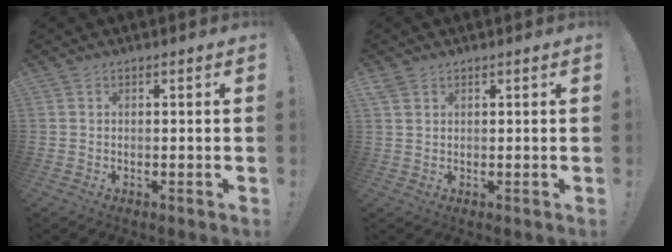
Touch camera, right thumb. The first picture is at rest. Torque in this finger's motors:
{"motor_torque": [-0.40, 0.59, 0.85, 0.08, 0.13]}